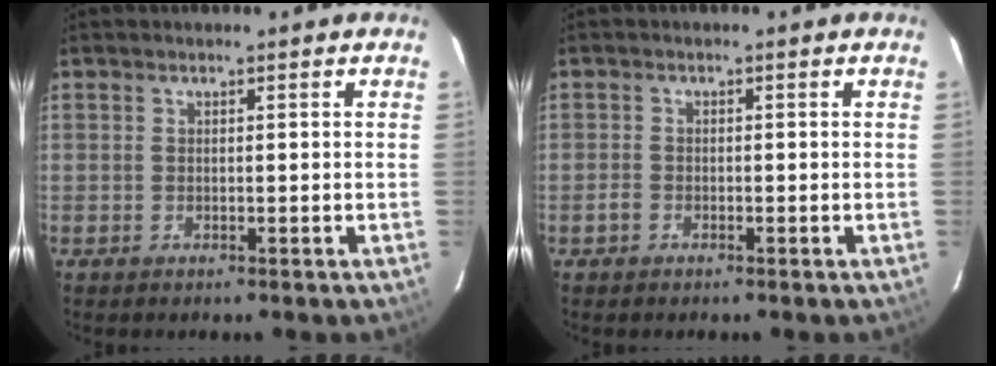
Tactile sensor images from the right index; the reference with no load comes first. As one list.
[{"total": 1.4, "force": [-0.9, 1.0, 0.2], "torque": [-0.004, 0.004, -0.016]}]